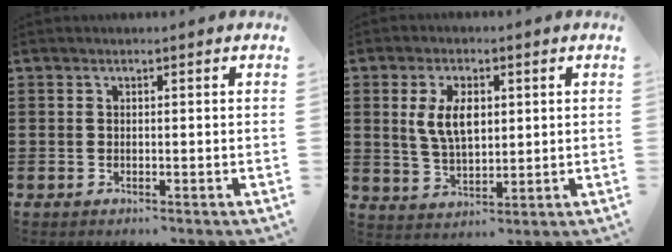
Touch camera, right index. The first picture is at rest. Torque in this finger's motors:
{"motor_torque": [0.43, -0.18, 0.47, 0.15]}